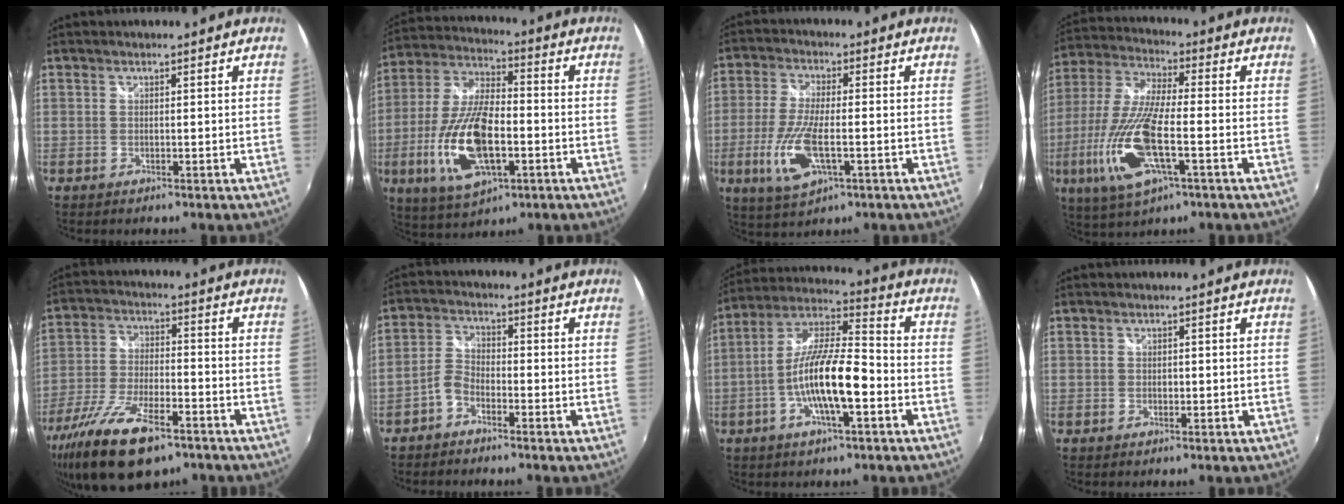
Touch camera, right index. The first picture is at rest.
{"total": 17.9, "force": [-5.0, 7.3, 15.5], "torque": [-0.331, -0.013, -0.090]}
{"total": 11.2, "force": [-3.4, 3.8, 9.9], "torque": [-0.215, -0.014, -0.065]}
{"total": 17.7, "force": [-5.7, 5.1, 15.9], "torque": [-0.349, -0.022, -0.113]}
{"total": 18.0, "force": [-11.6, 6.4, 12.1], "torque": [-0.254, -0.049, -0.208]}
{"total": 3.7, "force": [-2.5, 1.9, 1.9], "torque": [-0.049, 0.014, -0.053]}
{"total": 14.7, "force": [-4.6, 3.3, 13.5], "torque": [-0.261, 0.000, -0.091]}
{"total": 0.8, "force": [-0.2, 0.6, 0.5], "torque": [-0.008, 0.000, -0.005]}